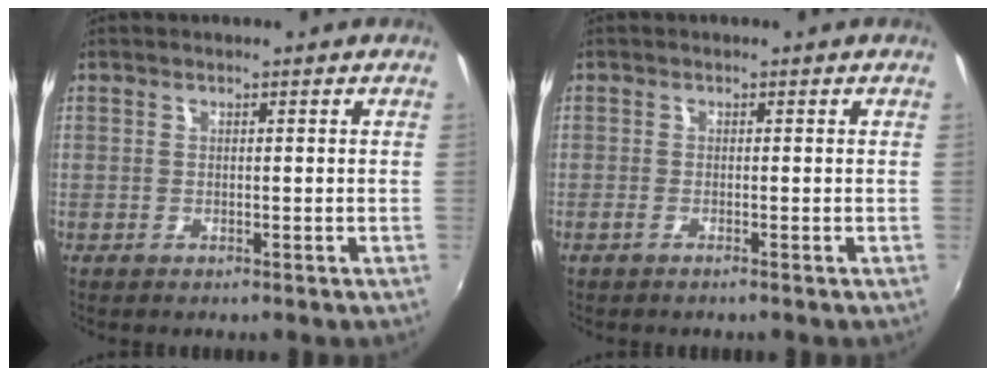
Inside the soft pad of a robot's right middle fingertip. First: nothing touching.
{"total": 0.9, "force": [-0.7, -0.1, 0.6], "torque": [-0.011, -0.001, -0.016]}